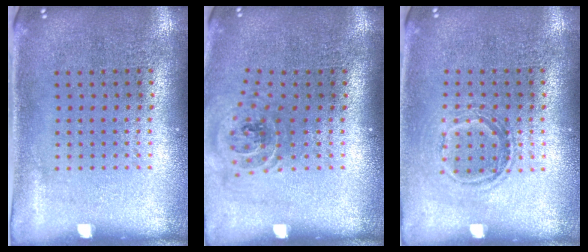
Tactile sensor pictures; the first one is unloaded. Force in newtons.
{"total": 1.1, "press": 1.0, "slide": 0.2}
{"total": 1.1, "press": 1.0, "slide": 0.5}